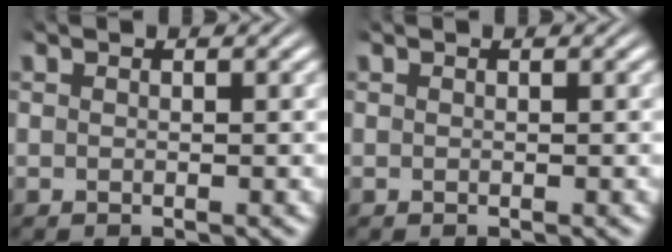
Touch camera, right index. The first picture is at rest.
{"total": 0.0}